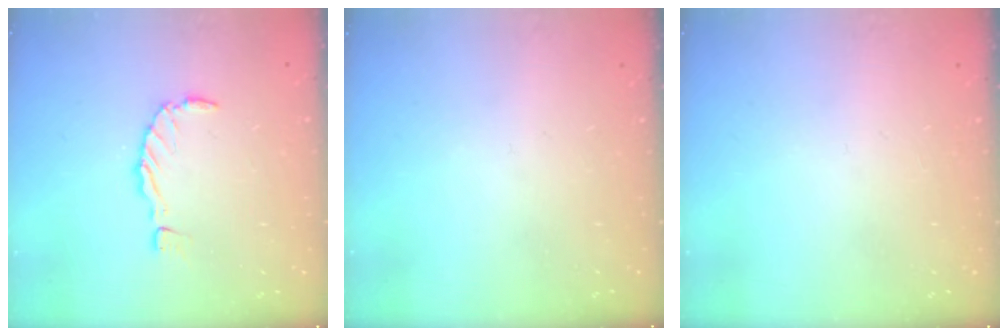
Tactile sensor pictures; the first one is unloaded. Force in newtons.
{"total": 0.0}
{"total": 0.0}